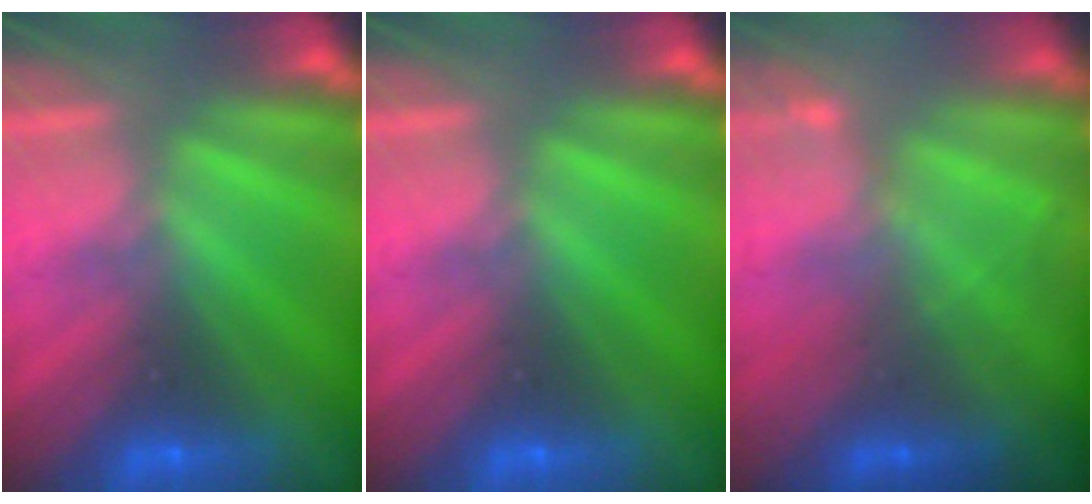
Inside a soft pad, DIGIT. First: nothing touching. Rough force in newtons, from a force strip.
{"total": 0.0}
{"total": 2.0}